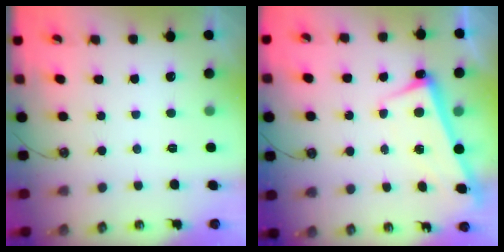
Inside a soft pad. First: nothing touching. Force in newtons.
{"total": 2.6, "press": 2.4, "slide": 0.9}